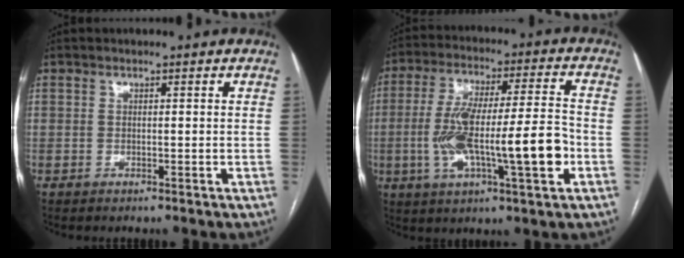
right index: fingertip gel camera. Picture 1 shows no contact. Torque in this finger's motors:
{"motor_torque": [1.00, 0.23, 0.78, 0.21]}